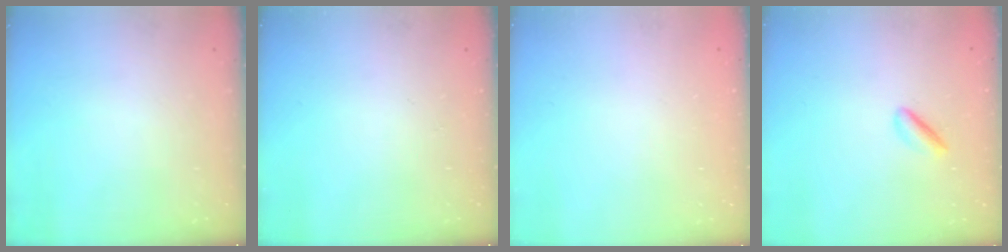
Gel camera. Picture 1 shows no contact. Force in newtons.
{"total": 0.0}
{"total": 2.2, "press": 2.2, "slide": 0.1}
{"total": 2.3, "press": 2.2, "slide": 0.3}